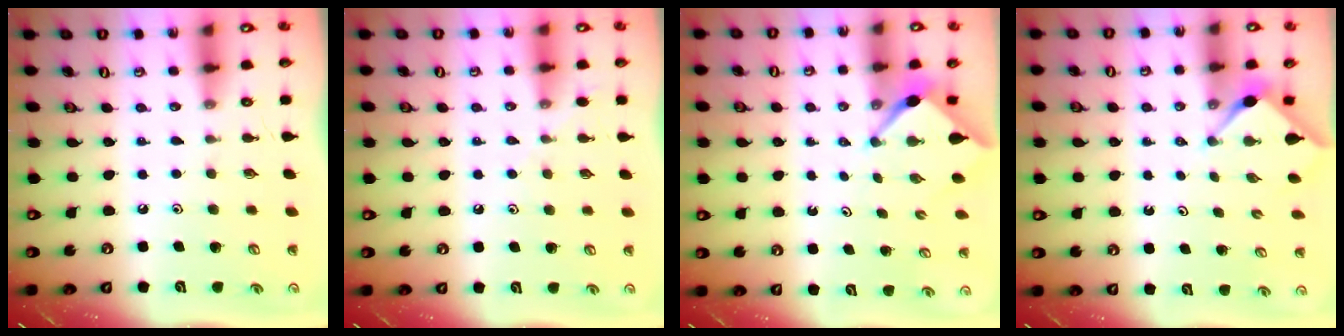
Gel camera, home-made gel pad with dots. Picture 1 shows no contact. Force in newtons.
{"total": 4.4, "press": 4.3, "slide": 0.7}
{"total": 2.4, "press": 2.4, "slide": 0.1}
{"total": 2.9, "press": 2.8, "slide": 0.3}